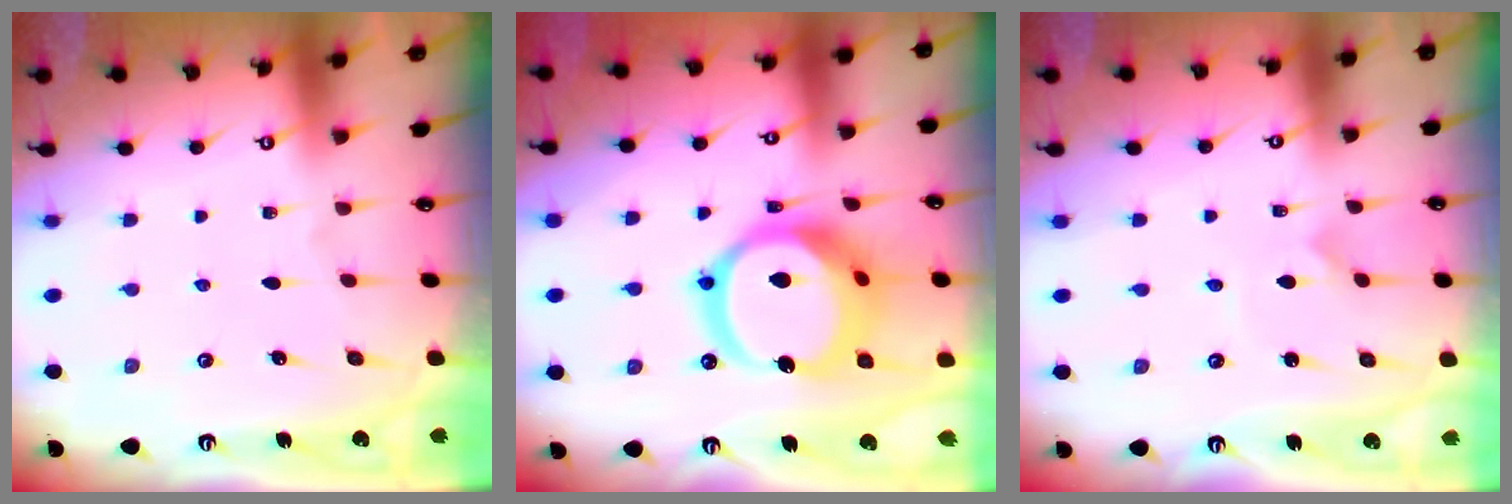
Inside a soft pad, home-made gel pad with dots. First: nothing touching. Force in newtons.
{"total": 19.8, "press": 19.6, "slide": 2.4}
{"total": 1.3, "press": 1.3, "slide": 0.1}